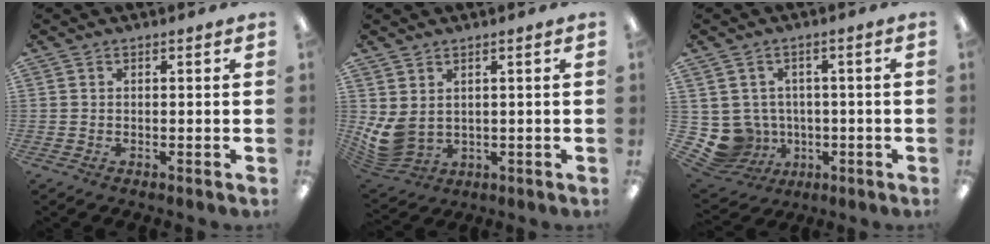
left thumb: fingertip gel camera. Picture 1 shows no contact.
{"total": 6.5, "force": [1.8, 4.6, 4.2], "torque": [-0.112, -0.015, 0.039]}
{"total": 7.5, "force": [-1.0, 7.3, 1.3], "torque": [-0.066, 0.002, -0.006]}